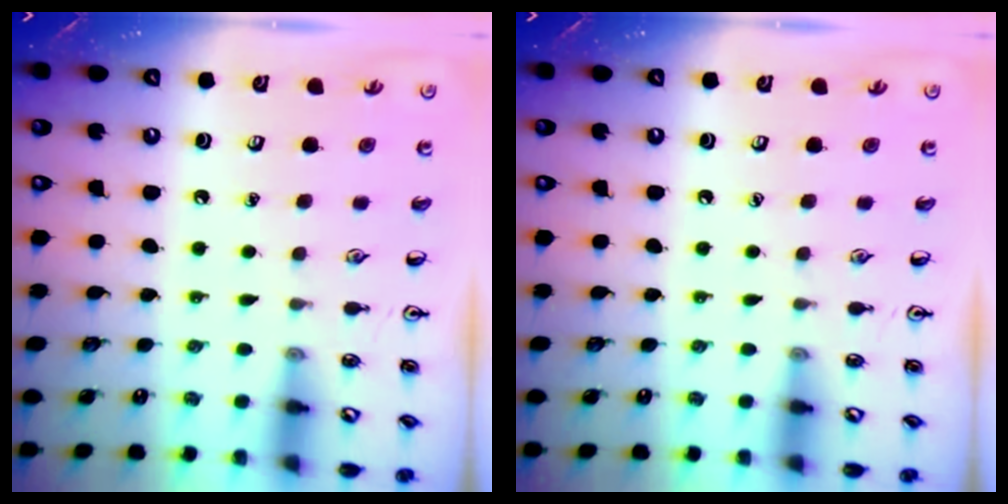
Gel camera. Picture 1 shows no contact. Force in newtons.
{"total": 0.0}